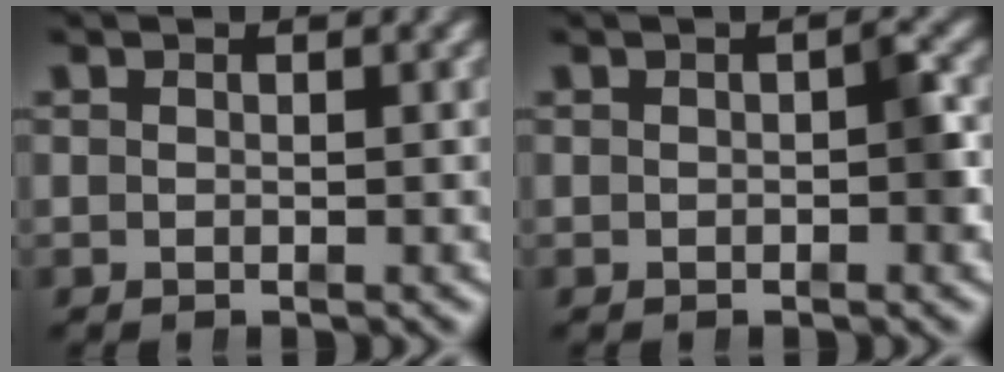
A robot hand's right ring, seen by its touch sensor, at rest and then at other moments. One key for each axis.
{"total": 1.5, "fx": -0.2, "fy": 0.5, "fz": 1.4, "tx": -0.020, "ty": 0.004, "tz": -0.006}